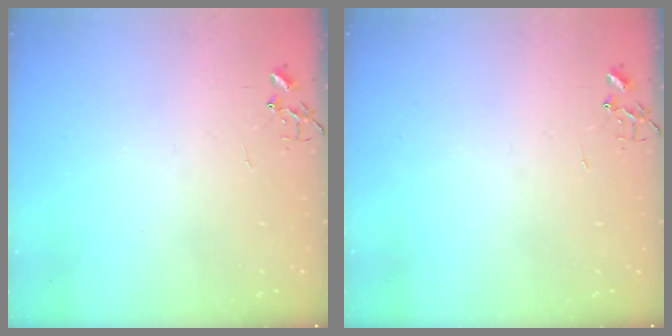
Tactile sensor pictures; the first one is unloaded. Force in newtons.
{"total": 0.0}